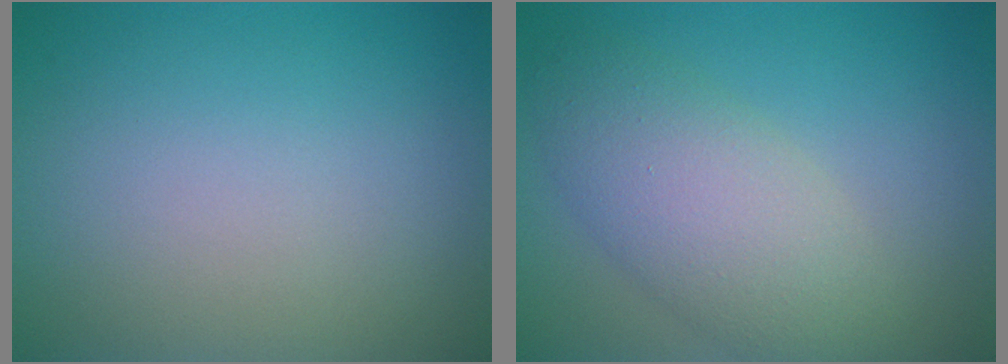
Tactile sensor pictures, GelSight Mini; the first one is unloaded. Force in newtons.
{"total": 5.6, "press": 5.6, "slide": 0.1}